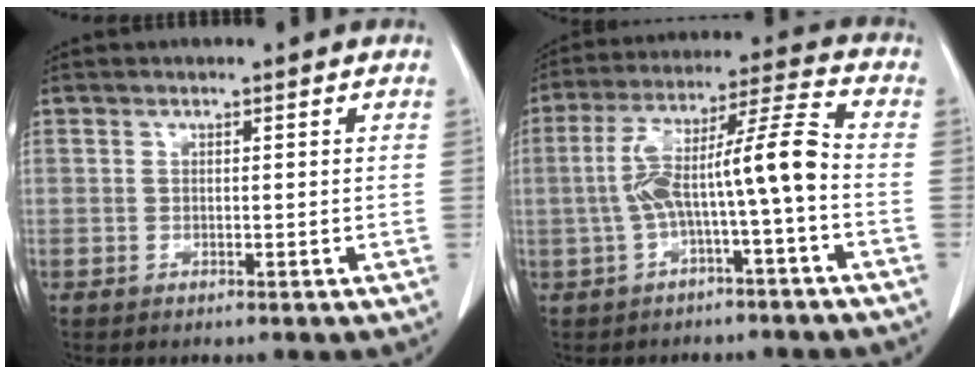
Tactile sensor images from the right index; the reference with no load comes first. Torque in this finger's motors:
{"motor_torque": [1.33, -0.41, 0.69, 0.15]}